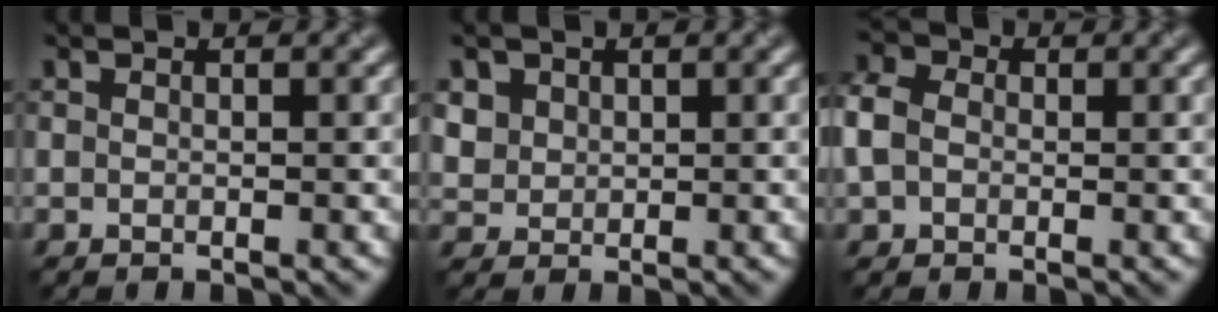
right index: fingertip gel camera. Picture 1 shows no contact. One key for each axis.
{"total": 3.0, "fx": 1.4, "fy": 2.4, "fz": 1.1, "tx": -0.045, "ty": 0.001, "tz": 0.043}
{"total": 4.2, "fx": 0.1, "fy": 3.4, "fz": 2.4, "tx": -0.078, "ty": 0.012, "tz": -0.004}